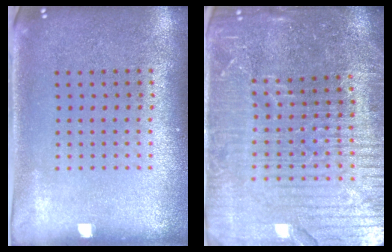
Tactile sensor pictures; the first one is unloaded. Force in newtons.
{"total": 5.8, "press": 5.3, "slide": 2.5}